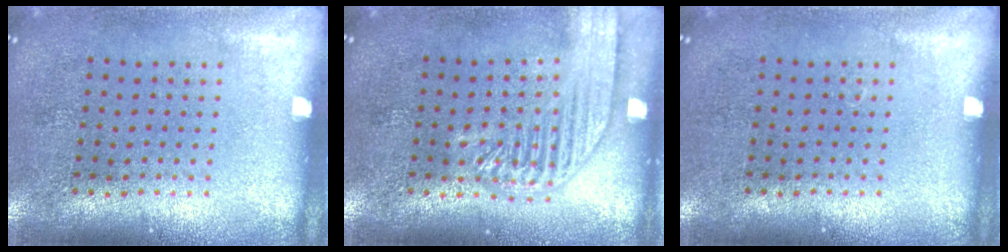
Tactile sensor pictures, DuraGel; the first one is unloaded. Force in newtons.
{"total": 2.0, "press": 2.0, "slide": 0.2}
{"total": 0.0}